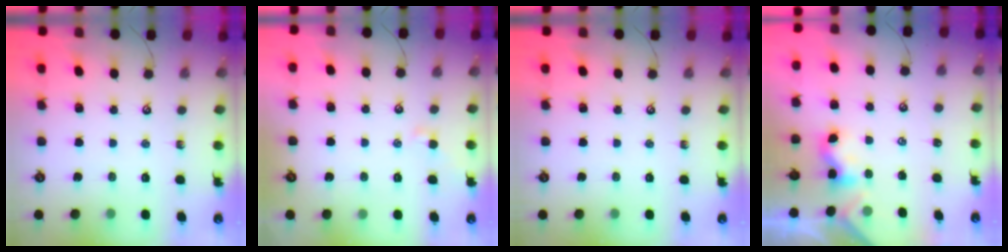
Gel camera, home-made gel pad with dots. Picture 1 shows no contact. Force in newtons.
{"total": 0.7, "press": 0.6, "slide": 0.4}
{"total": 0.0}
{"total": 2.3, "press": 2.3, "slide": 0.1}